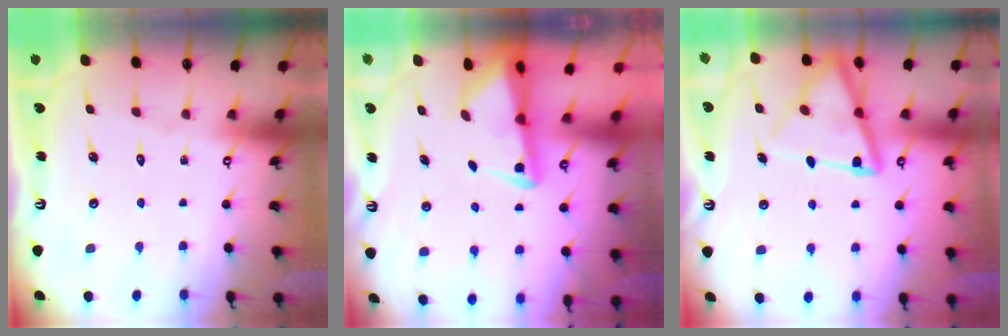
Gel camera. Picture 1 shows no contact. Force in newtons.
{"total": 2.8, "press": 2.7, "slide": 0.6}
{"total": 12.1, "press": 12.0, "slide": 1.1}